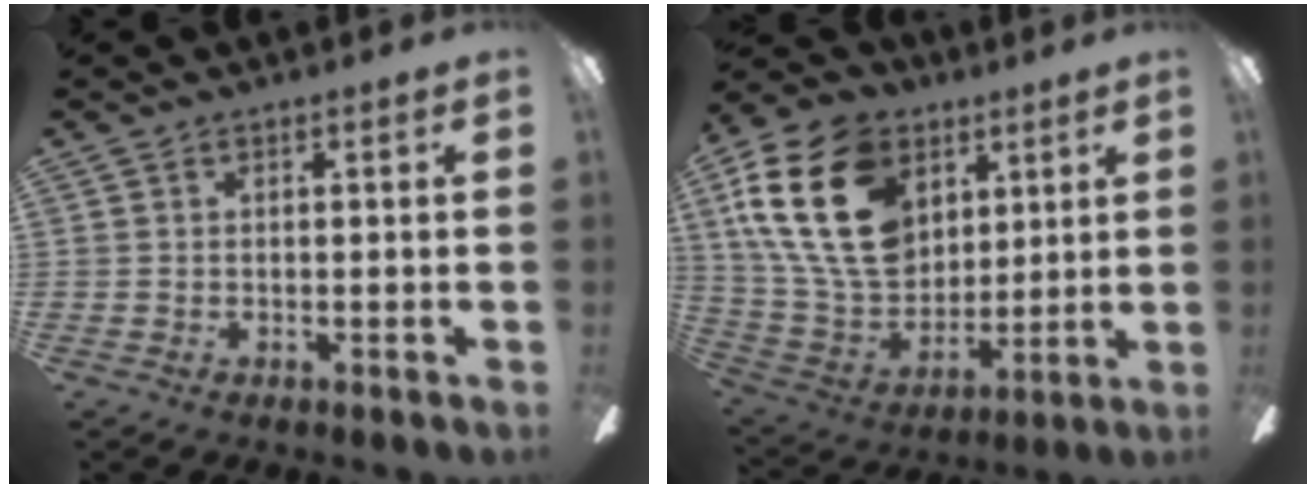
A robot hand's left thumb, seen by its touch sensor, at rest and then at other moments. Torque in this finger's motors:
{"motor_torque": [0.13, 1.36, 1.67, -1.10, 0.69]}